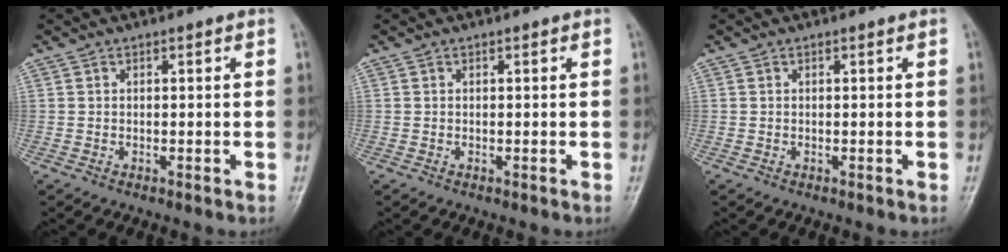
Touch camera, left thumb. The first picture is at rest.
{"total": 0.0}
{"total": 0.0}